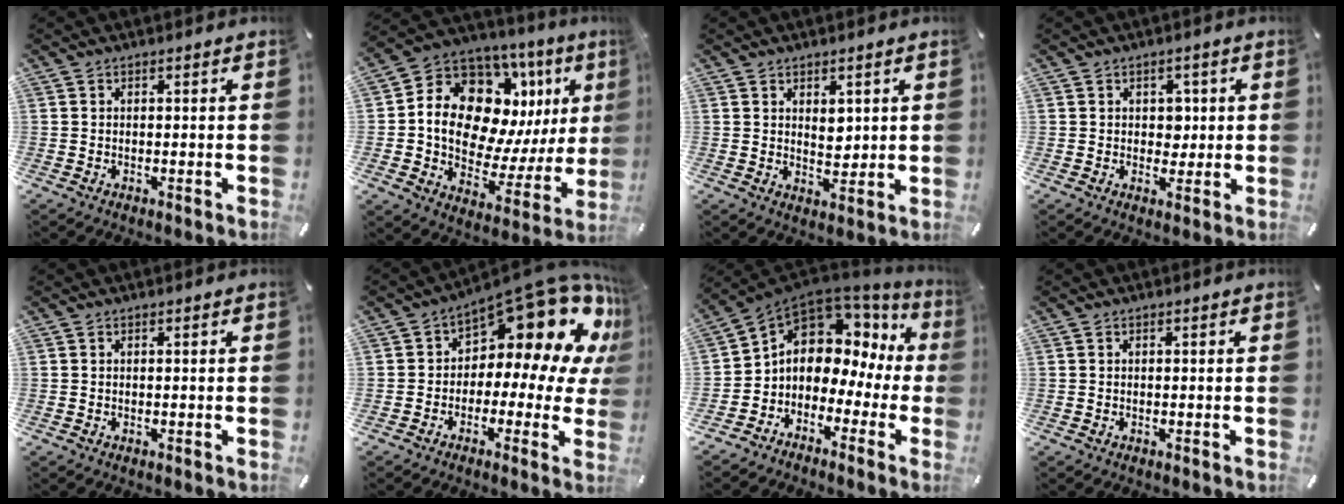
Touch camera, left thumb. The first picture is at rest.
{"total": 15.6, "force": [5.6, 11.2, 9.4], "torque": [-0.153, -0.056, 0.098]}
{"total": 4.0, "force": [2.0, 2.9, 1.8], "torque": [-0.018, -0.009, 0.032]}
{"total": 4.0, "force": [0.6, 3.5, 1.8], "torque": [-0.011, -0.005, 0.003]}
{"total": 0.0}
{"total": 16.9, "force": [10.1, 8.0, 10.9], "torque": [-0.136, -0.093, 0.163]}
{"total": 7.2, "force": [1.6, 6.4, 2.8], "torque": [-0.076, -0.025, 0.030]}
{"total": 0.0}